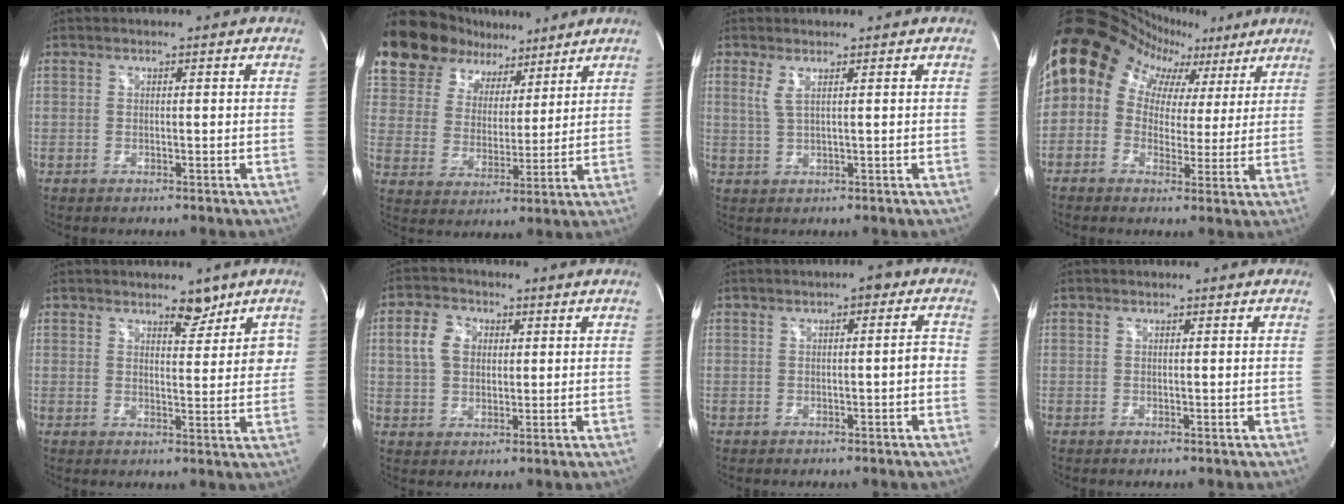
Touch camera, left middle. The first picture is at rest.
{"total": 15.9, "force": [12.5, 8.2, 5.4], "torque": [-0.100, 0.040, 0.219]}
{"total": 1.9, "force": [0.9, 0.0, 1.6], "torque": [-0.045, 0.000, 0.024]}
{"total": 16.4, "force": [6.8, 13.1, 7.1], "torque": [-0.120, 0.083, 0.099]}
{"total": 4.2, "force": [3.0, 1.7, 2.4], "torque": [-0.019, -0.006, 0.042]}
{"total": 5.9, "force": [1.4, 4.5, 3.5], "torque": [-0.081, 0.020, 0.031]}
{"total": 2.8, "force": [-0.1, 0.9, 2.7], "torque": [-0.031, 0.010, -0.006]}
{"total": 0.0}